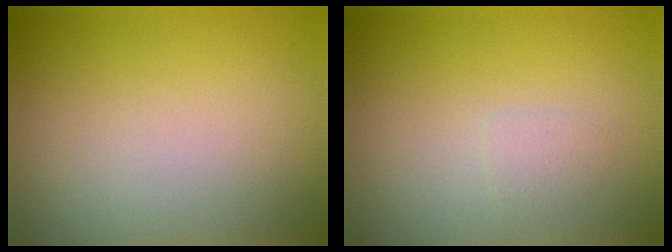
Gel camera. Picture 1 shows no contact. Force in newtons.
{"total": 0.9, "press": 0.9, "slide": 0.0}